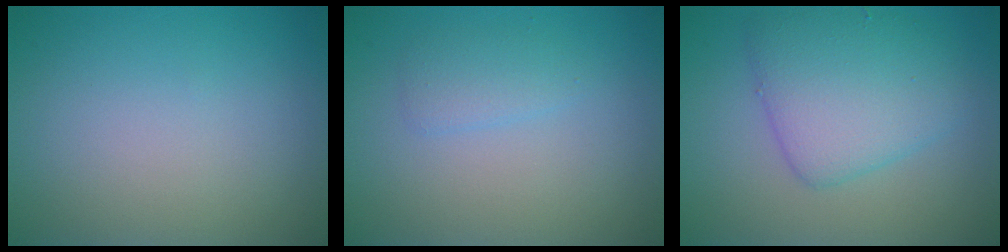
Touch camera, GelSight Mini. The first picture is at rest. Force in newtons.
{"total": 1.4, "press": 1.4, "slide": 0.2}
{"total": 5.2, "press": 5.2, "slide": 0.1}